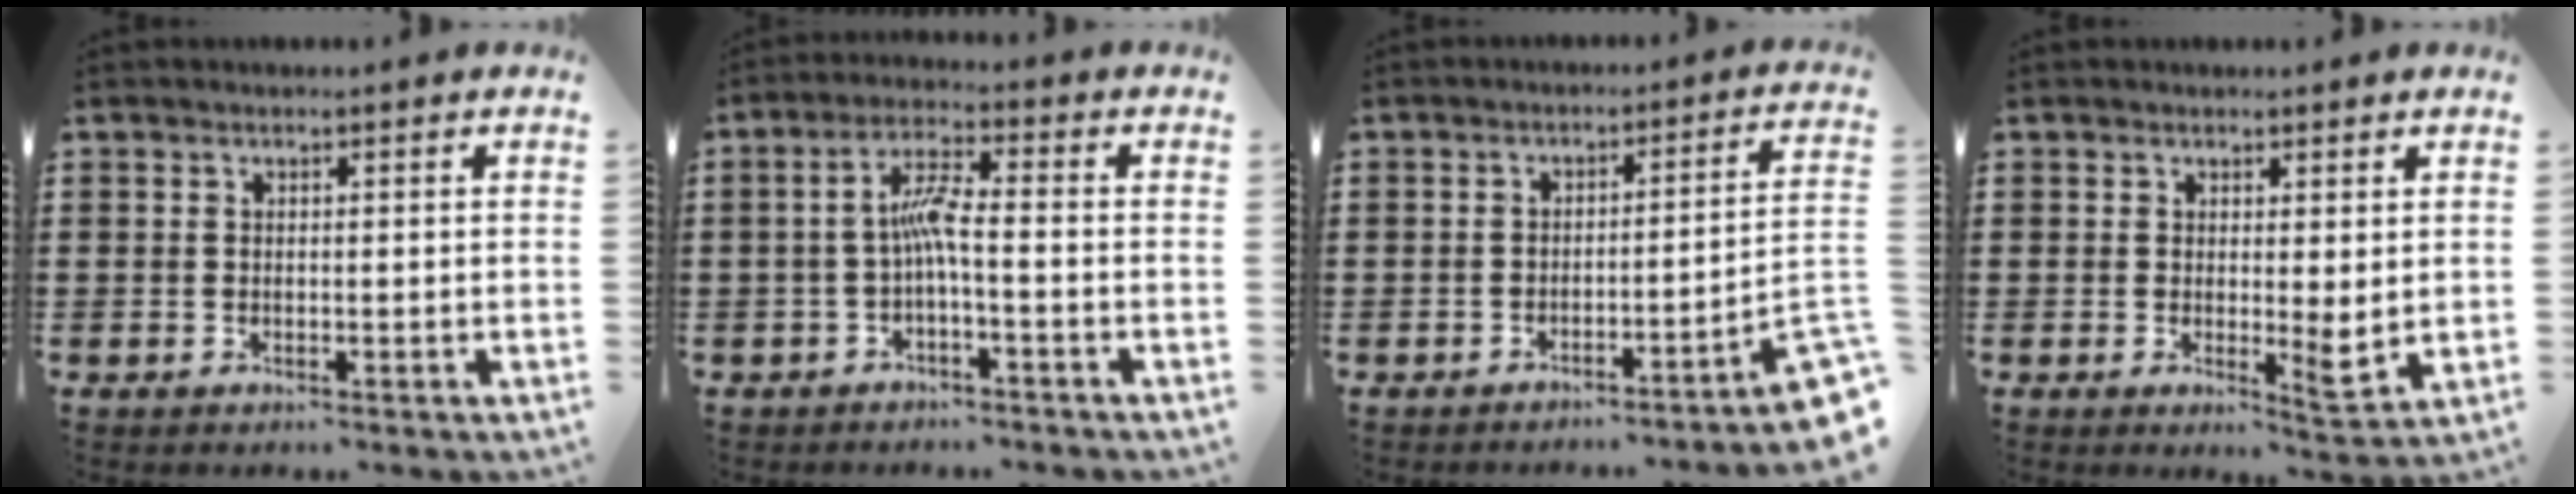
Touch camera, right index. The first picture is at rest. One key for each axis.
{"total": 5.1, "fx": -1.2, "fy": 0.7, "fz": 4.9, "tx": -0.099, "ty": 0.004, "tz": -0.028}
{"total": 3.7, "fx": -2.7, "fy": -0.4, "fz": 2.4, "tx": -0.044, "ty": -0.018, "tz": -0.056}
{"total": 2.9, "fx": 1.4, "fy": 0.8, "fz": 2.4, "tx": -0.041, "ty": -0.011, "tz": 0.026}